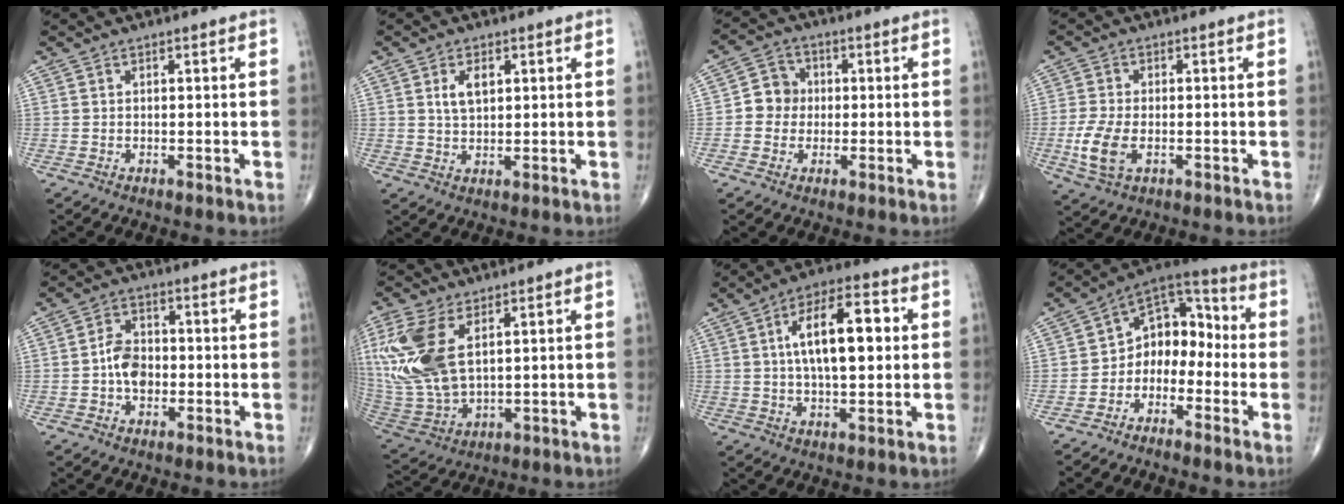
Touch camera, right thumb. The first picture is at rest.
{"total": 4.2, "force": [1.4, 2.3, 3.2], "torque": [-0.053, -0.006, 0.029]}
{"total": 5.5, "force": [-0.2, 5.1, 2.0], "torque": [-0.006, 0.012, -0.015]}
{"total": 6.9, "force": [-1.8, 3.7, 5.5], "torque": [-0.127, -0.002, -0.033]}
{"total": 5.9, "force": [-1.0, 4.2, 4.1], "torque": [-0.057, 0.017, -0.024]}
{"total": 17.1, "force": [5.0, 9.0, 13.6], "torque": [-0.314, -0.018, 0.108]}
{"total": 14.1, "force": [2.3, 6.0, 12.6], "torque": [-0.197, 0.015, 0.034]}
{"total": 10.4, "force": [-2.8, 7.6, 6.5], "torque": [-0.065, 0.066, -0.067]}